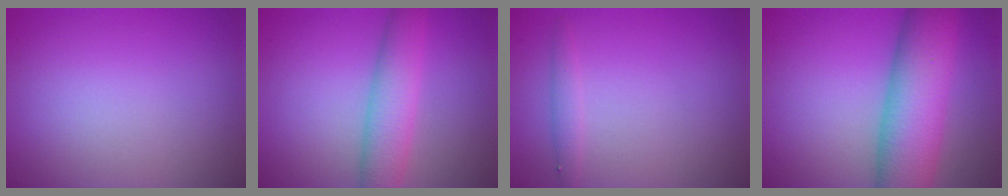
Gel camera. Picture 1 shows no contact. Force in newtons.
{"total": 4.7, "press": 4.7, "slide": 0.1}
{"total": 1.1, "press": 1.1, "slide": 0.1}
{"total": 10.5, "press": 10.5, "slide": 0.2}